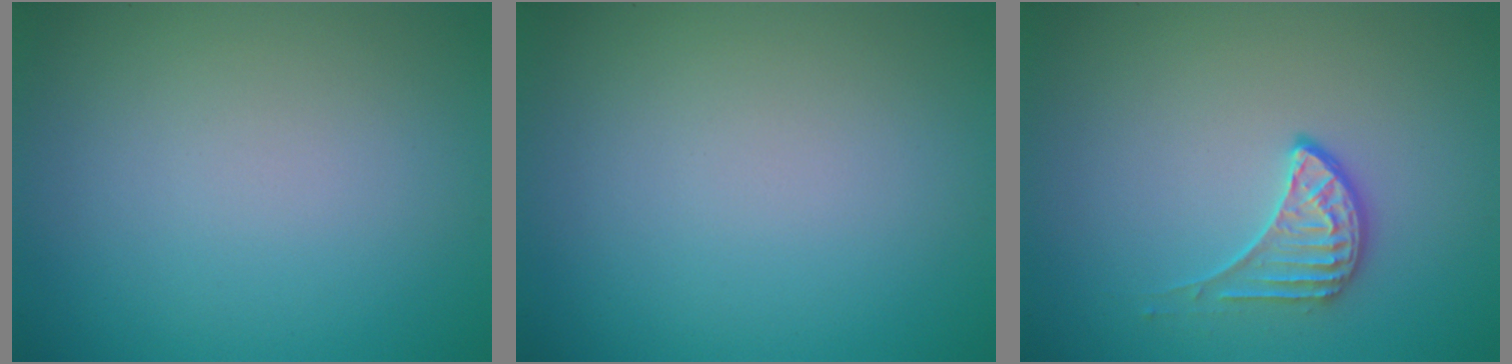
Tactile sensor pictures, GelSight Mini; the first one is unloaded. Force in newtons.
{"total": 0.0}
{"total": 2.0, "press": 1.5, "slide": 1.3}